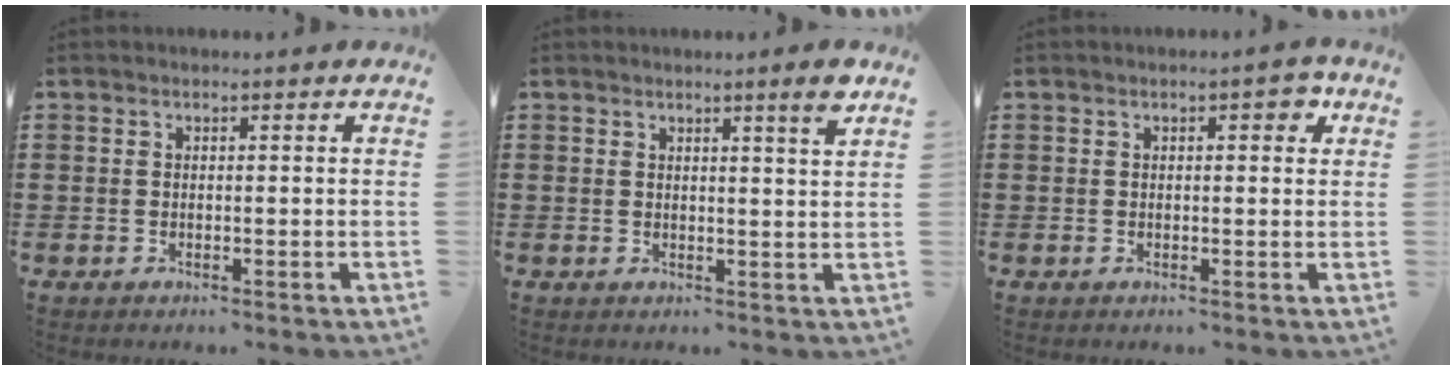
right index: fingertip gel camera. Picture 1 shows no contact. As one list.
[{"total": 3.2, "force": [2.2, -0.4, 2.2], "torque": [-0.032, -0.009, 0.034]}, {"total": 2.5, "force": [1.0, 0.7, 2.2], "torque": [-0.028, 0.002, 0.010]}]